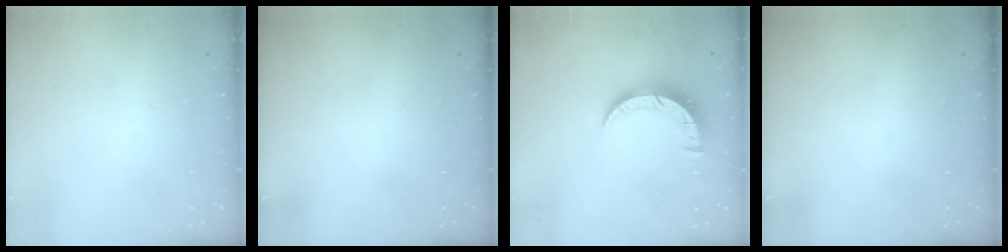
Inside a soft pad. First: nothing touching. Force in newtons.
{"total": 0.0}
{"total": 8.0, "press": 7.9, "slide": 1.0}
{"total": 0.0}